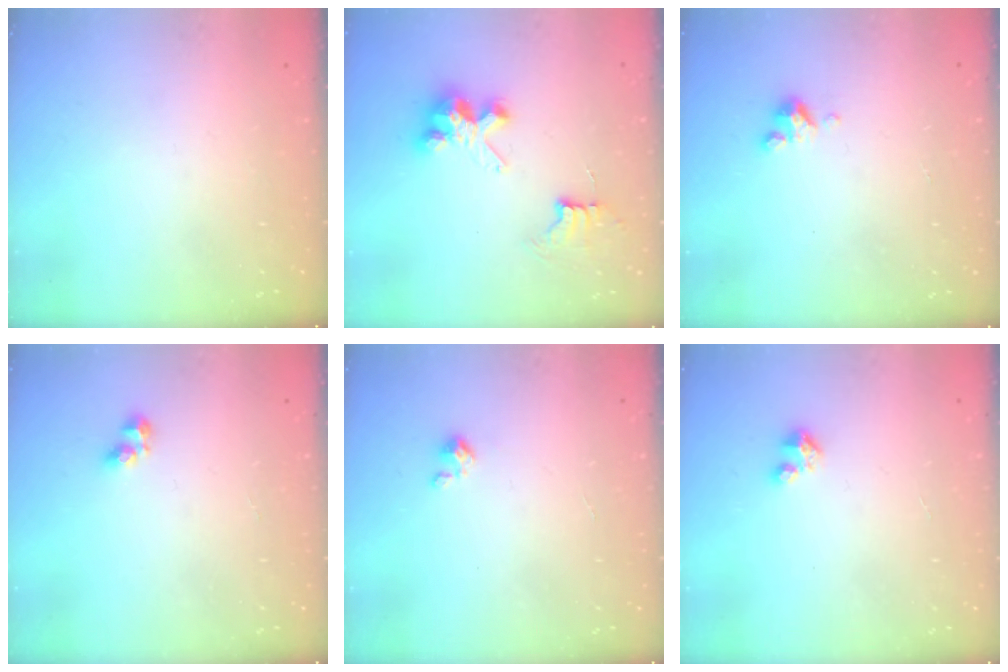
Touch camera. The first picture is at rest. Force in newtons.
{"total": 8.9, "press": 8.9, "slide": 0.7}
{"total": 3.7, "press": 3.7, "slide": 0.3}
{"total": 3.3, "press": 3.1, "slide": 1.3}
{"total": 1.6, "press": 1.6, "slide": 0.4}
{"total": 2.3, "press": 2.3, "slide": 0.3}